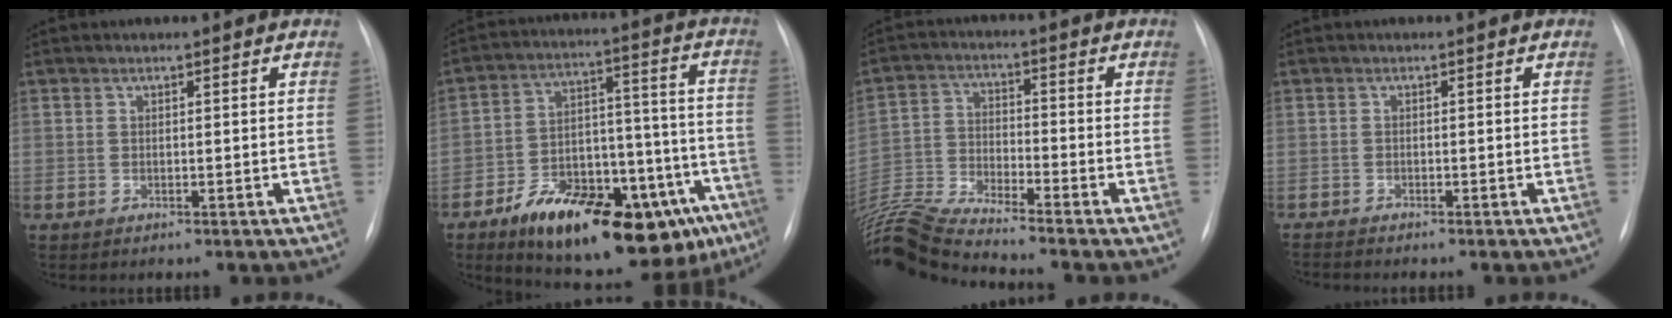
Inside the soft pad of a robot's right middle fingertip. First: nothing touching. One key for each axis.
{"total": 25.8, "fx": -15.3, "fy": 9.5, "fz": 18.4, "tx": -0.207, "ty": 0.041, "tz": -0.224}
{"total": 11.6, "fx": -10.9, "fy": -2.0, "fz": 3.4, "tx": -0.069, "ty": -0.008, "tz": -0.210}
{"total": 2.0, "fx": -1.9, "fy": -0.2, "fz": 0.6, "tx": -0.008, "ty": -0.002, "tz": -0.029}